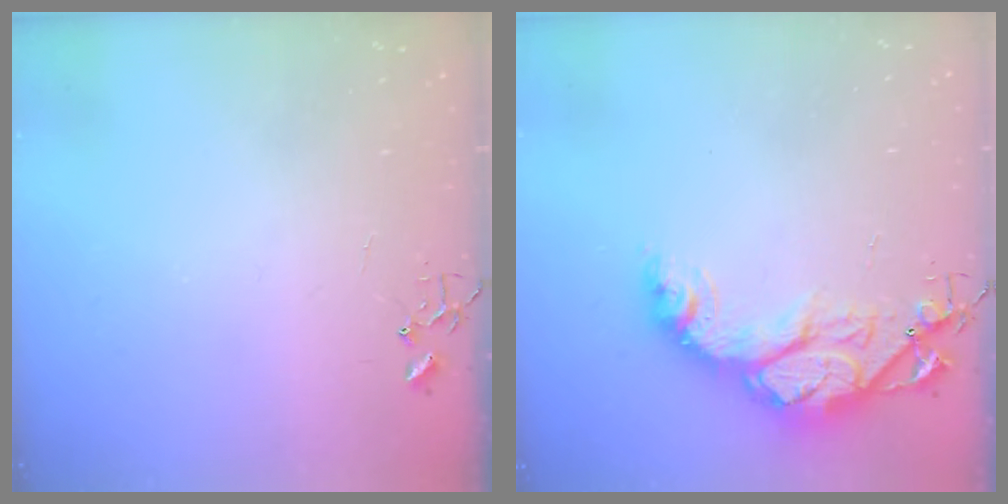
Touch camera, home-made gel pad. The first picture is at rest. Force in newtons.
{"total": 15.3, "press": 15.3, "slide": 1.1}